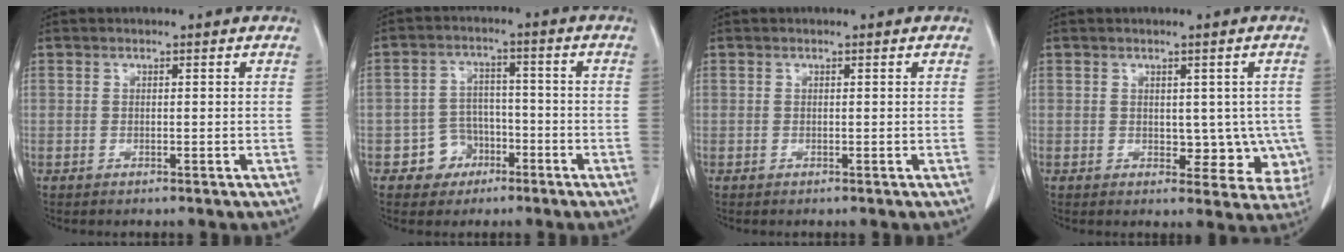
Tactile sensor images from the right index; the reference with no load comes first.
{"total": 5.4, "force": [-2.7, 4.6, 0.7], "torque": [-0.003, 0.016, -0.038]}
{"total": 0.0}
{"total": 6.4, "force": [-0.3, 4.4, 4.6], "torque": [-0.024, 0.010, 0.009]}